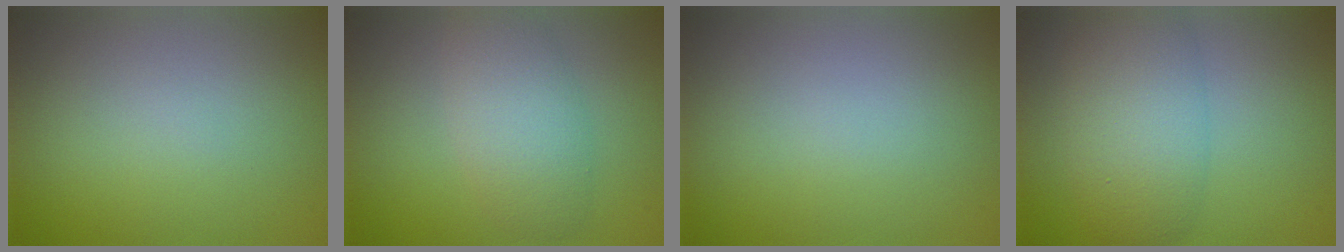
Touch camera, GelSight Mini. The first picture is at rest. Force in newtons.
{"total": 4.3, "press": 4.3, "slide": 0.4}
{"total": 0.0}
{"total": 5.9, "press": 5.9, "slide": 0.4}